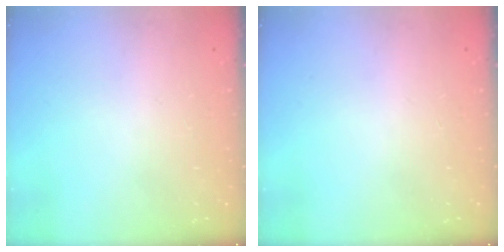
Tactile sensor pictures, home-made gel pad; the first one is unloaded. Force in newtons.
{"total": 0.0}